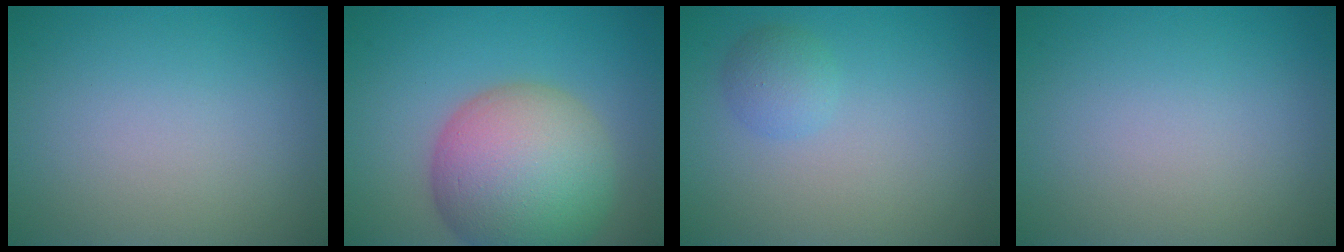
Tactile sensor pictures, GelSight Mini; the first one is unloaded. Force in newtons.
{"total": 11.3, "press": 11.3, "slide": 0.8}
{"total": 1.7, "press": 1.7, "slide": 0.1}
{"total": 0.0}